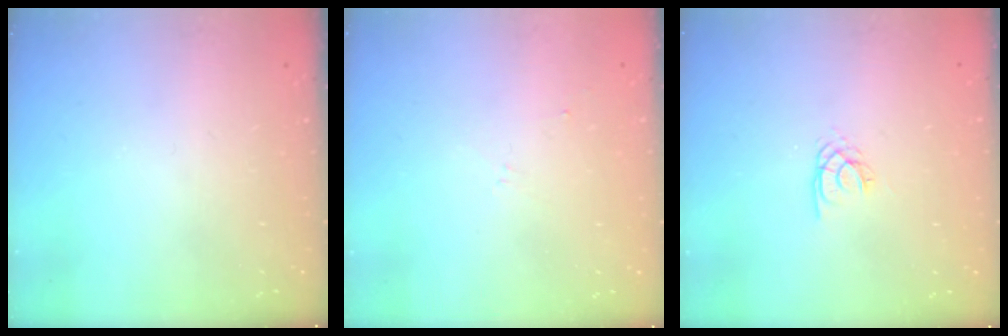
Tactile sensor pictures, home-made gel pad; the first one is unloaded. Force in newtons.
{"total": 2.2, "press": 2.1, "slide": 0.7}
{"total": 2.1, "press": 2.1, "slide": 0.4}